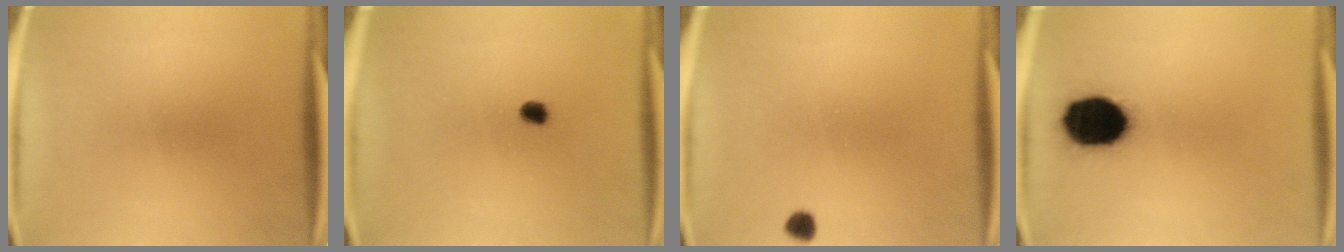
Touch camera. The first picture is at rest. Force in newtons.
{"total": 1.9}
{"total": 1.7}
{"total": 16.0}